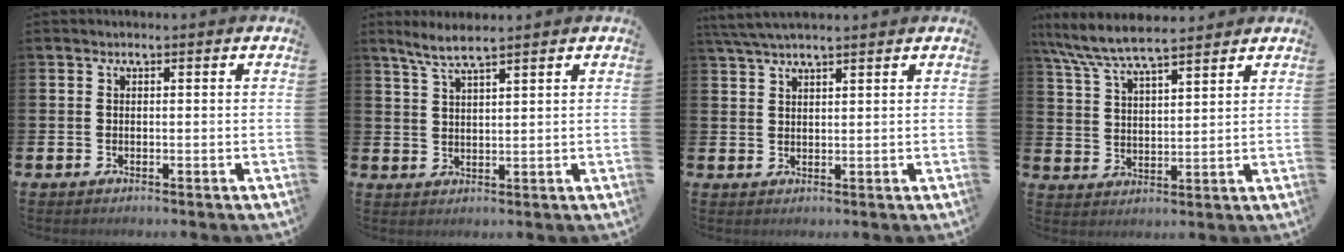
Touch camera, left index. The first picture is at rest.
{"total": 4.4, "force": [3.8, 0.2, 2.1], "torque": [-0.057, -0.004, 0.069]}
{"total": 3.8, "force": [3.4, 0.4, 1.8], "torque": [-0.048, -0.001, 0.065]}
{"total": 7.7, "force": [7.1, 1.0, 2.7], "torque": [-0.075, -0.028, 0.128]}